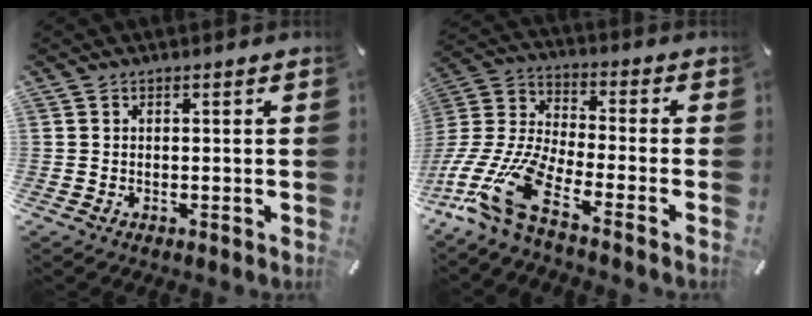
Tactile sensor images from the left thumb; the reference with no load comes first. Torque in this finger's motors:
{"motor_torque": [0.27, 4.03, 1.67, 1.10, 0.25]}